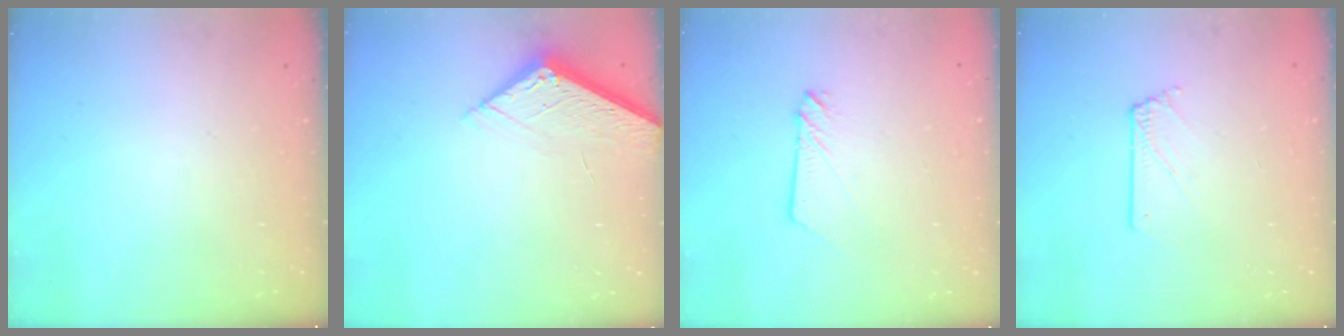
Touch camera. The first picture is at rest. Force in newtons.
{"total": 6.0, "press": 6.0, "slide": 0.6}
{"total": 2.3, "press": 2.3, "slide": 0.2}
{"total": 1.4, "press": 1.4, "slide": 0.2}